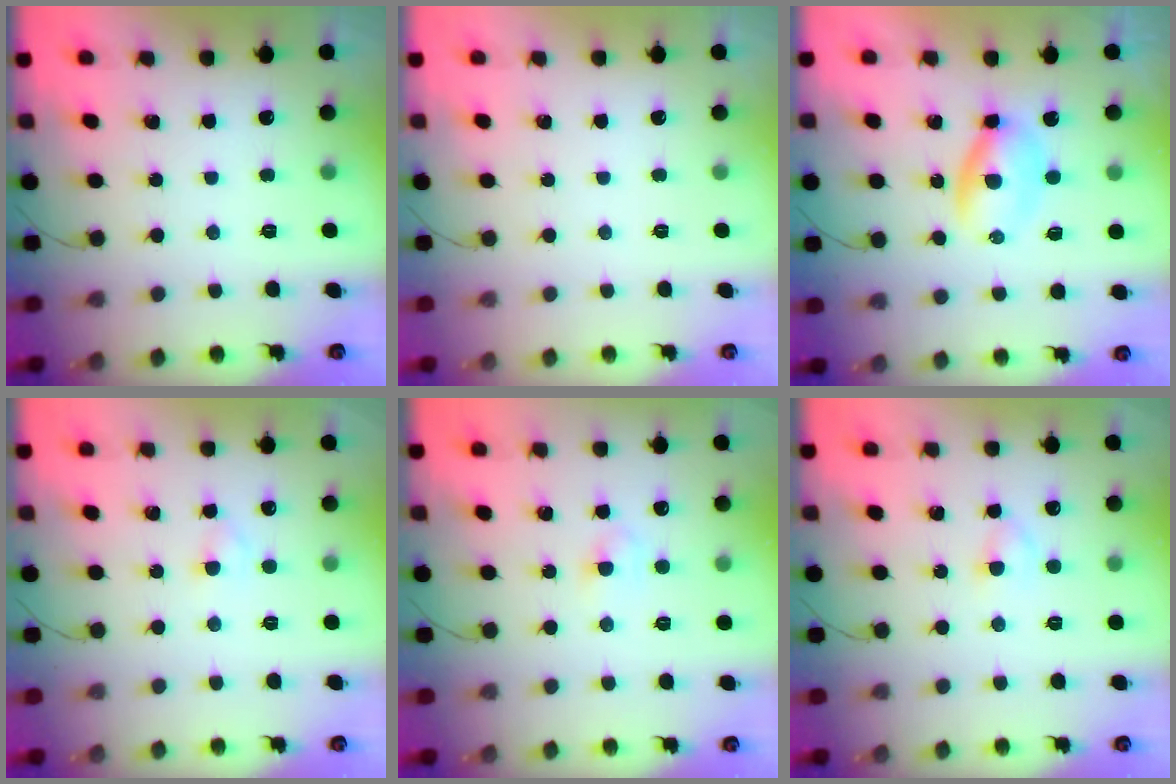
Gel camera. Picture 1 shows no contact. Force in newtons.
{"total": 0.0}
{"total": 3.7, "press": 3.6, "slide": 1.0}
{"total": 2.2, "press": 2.0, "slide": 0.8}
{"total": 3.2, "press": 3.0, "slide": 1.0}
{"total": 3.3, "press": 3.1, "slide": 1.3}